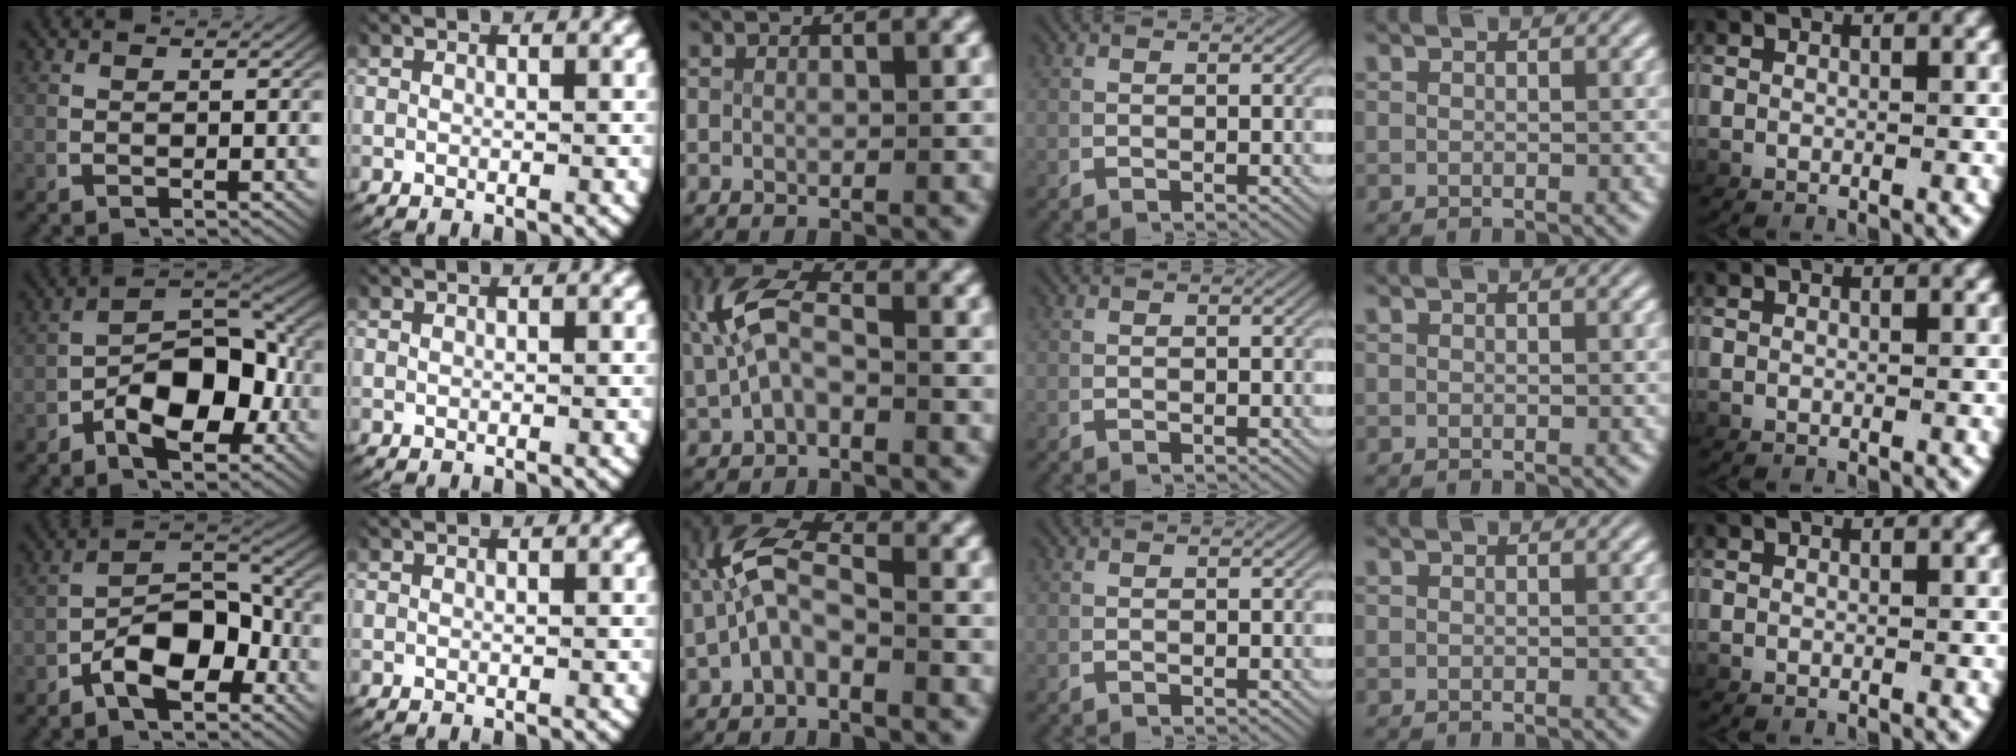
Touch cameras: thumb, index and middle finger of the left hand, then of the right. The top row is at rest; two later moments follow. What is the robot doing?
{"motion": "lift_and_place", "object": "fork"}